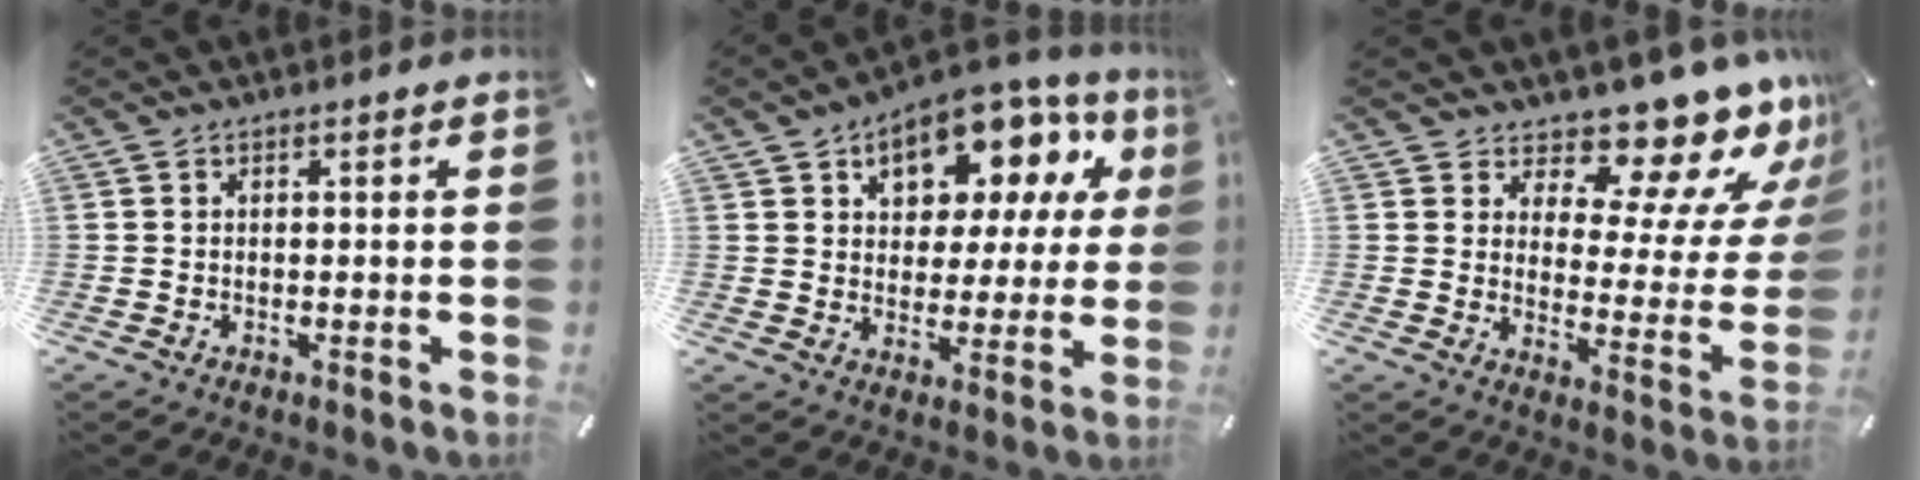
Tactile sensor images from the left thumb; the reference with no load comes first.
{"total": 13.5, "force": [7.6, 8.5, 7.2], "torque": [-0.104, -0.051, 0.132]}
{"total": 12.4, "force": [10.8, 4.5, 4.1], "torque": [-0.049, -0.112, 0.182]}